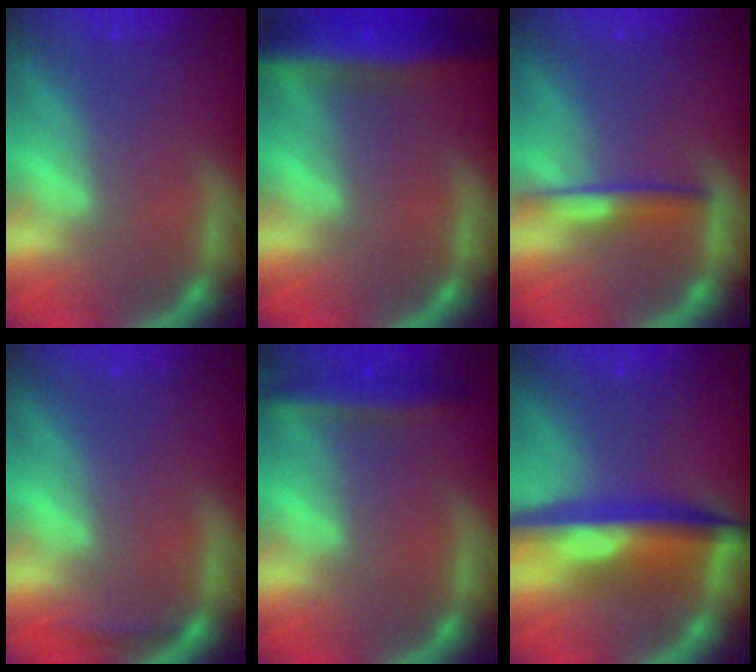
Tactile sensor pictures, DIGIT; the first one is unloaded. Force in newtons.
{"total": 8.5}
{"total": 2.5}
{"total": 0.9}
{"total": 3.5}
{"total": 7.6}